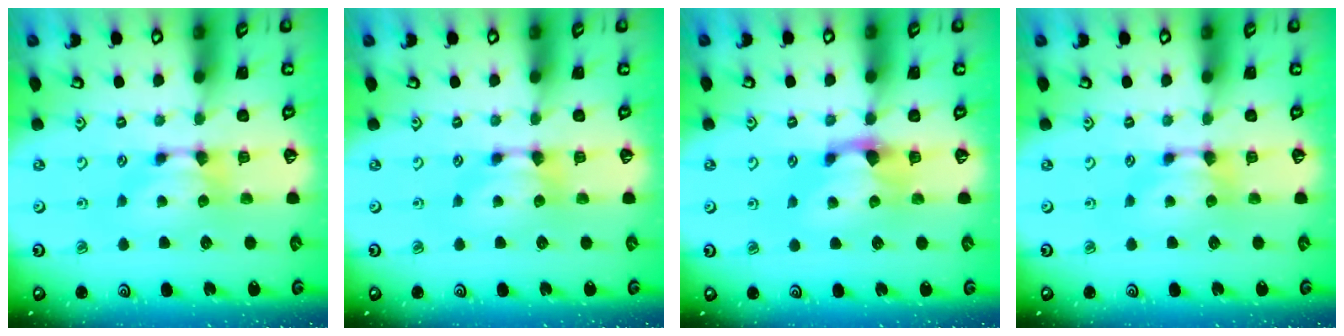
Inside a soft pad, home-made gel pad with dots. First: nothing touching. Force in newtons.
{"total": 0.0}
{"total": 1.4, "press": 0.9, "slide": 1.0}
{"total": 0.0}